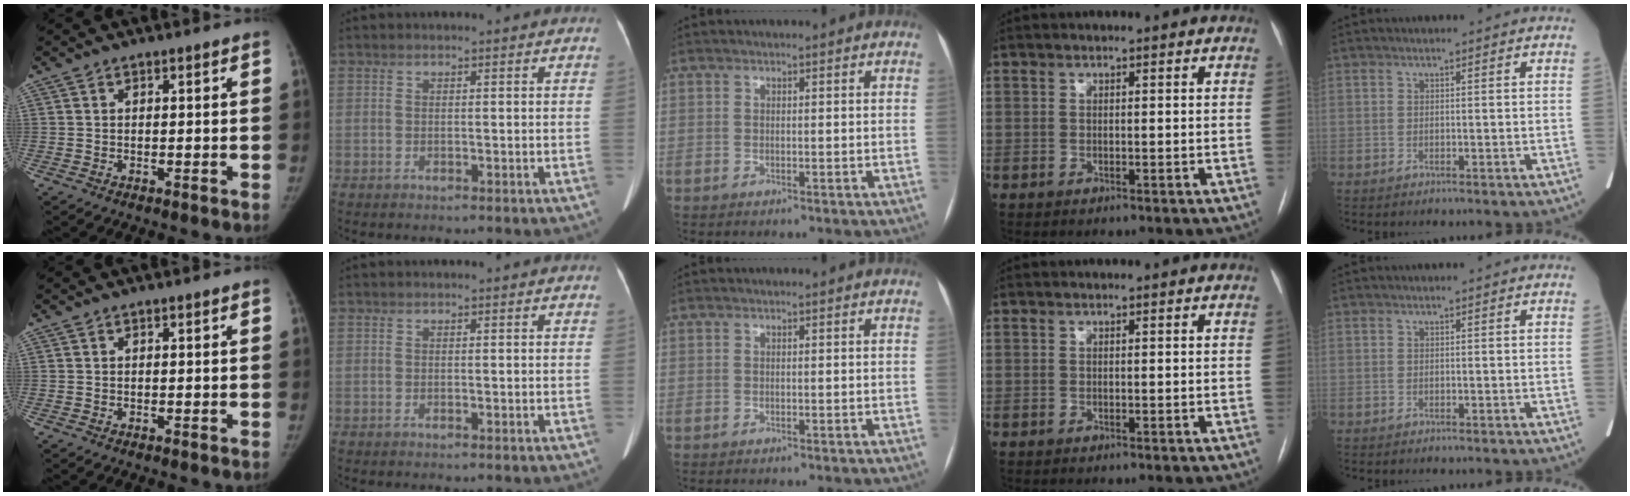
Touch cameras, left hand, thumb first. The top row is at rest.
{}